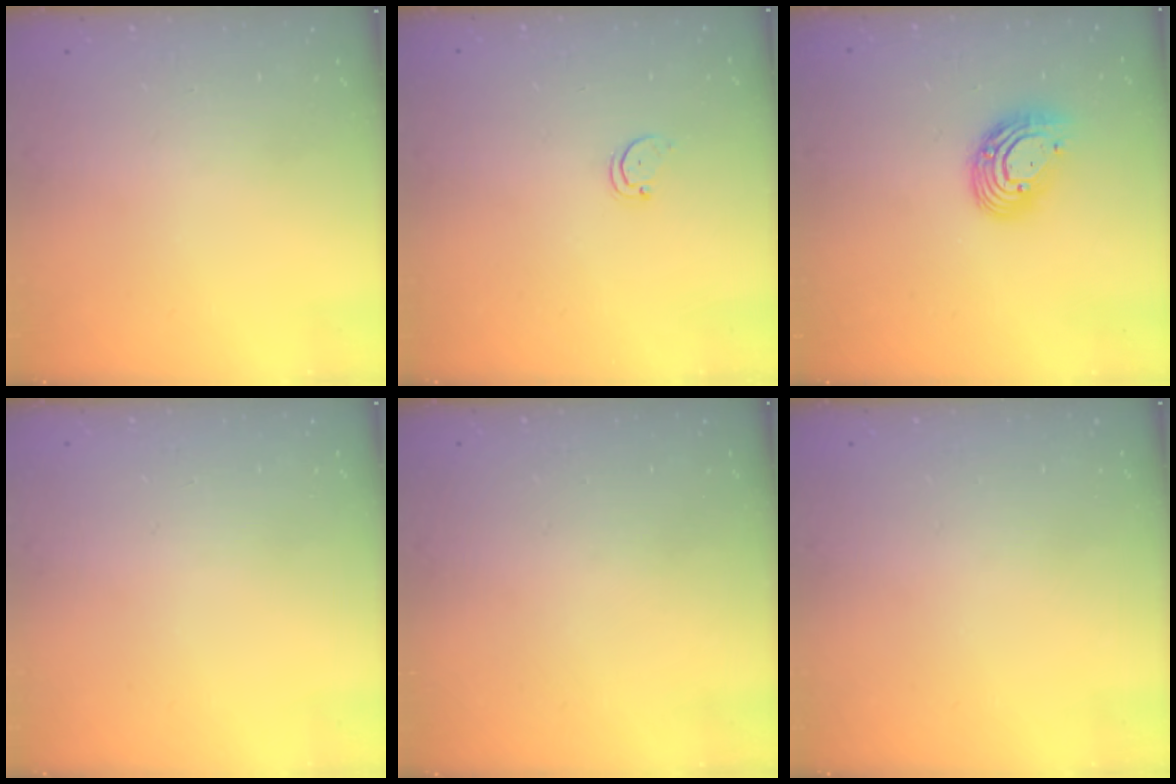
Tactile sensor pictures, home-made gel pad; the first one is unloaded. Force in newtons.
{"total": 1.5, "press": 1.5, "slide": 0.3}
{"total": 11.1, "press": 11.0, "slide": 1.1}
{"total": 0.0}
{"total": 0.0}
{"total": 0.0}